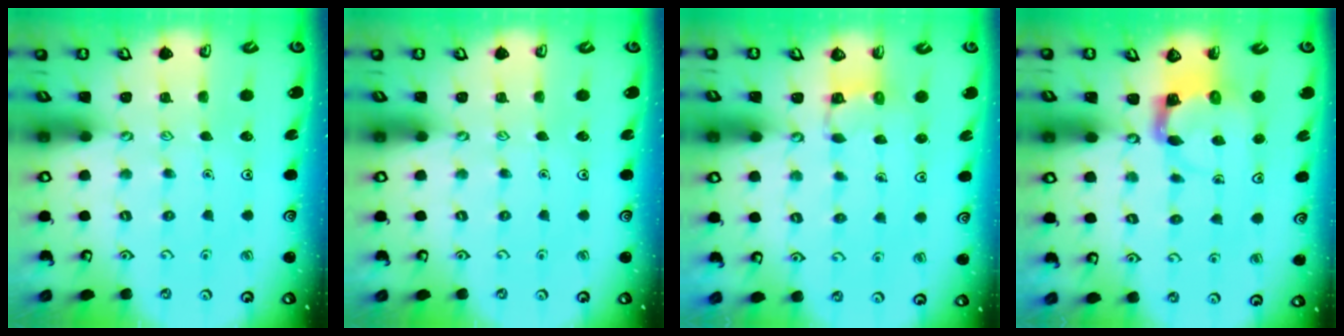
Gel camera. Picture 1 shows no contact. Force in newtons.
{"total": 0.0}
{"total": 2.9, "press": 2.9, "slide": 0.3}
{"total": 3.9, "press": 3.8, "slide": 0.7}